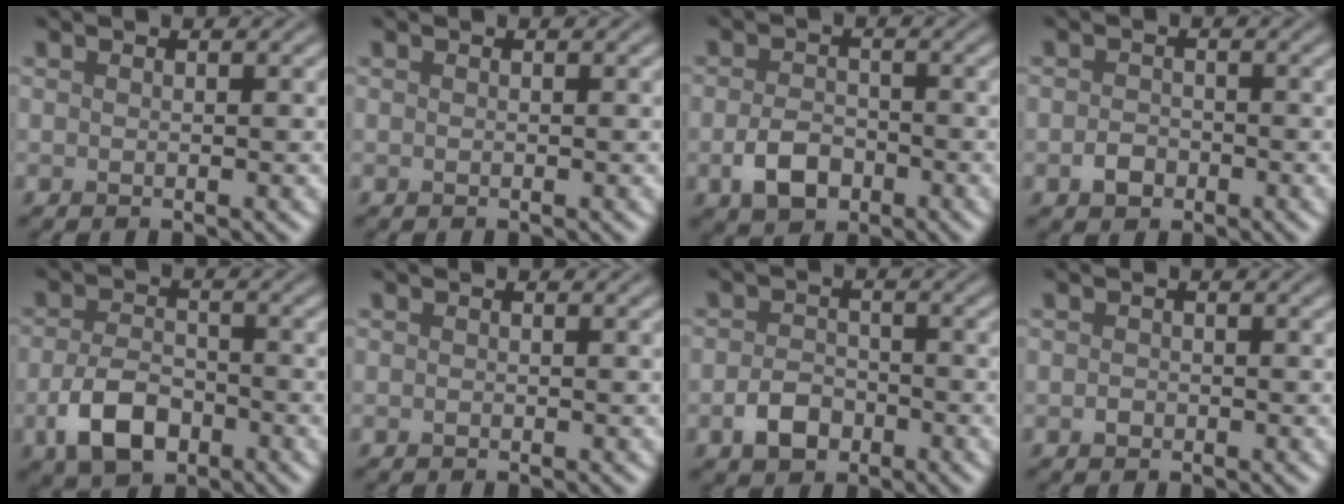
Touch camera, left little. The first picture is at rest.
{"total": 0.0}
{"total": 3.5, "force": [-1.6, 2.4, 2.1], "torque": [-0.042, -0.002, -0.034]}
{"total": 1.7, "force": [-0.9, 1.3, 0.7], "torque": [-0.010, 0.000, -0.023]}
{"total": 5.0, "force": [-2.4, 3.0, 3.2], "torque": [-0.067, -0.004, -0.048]}
{"total": 0.0}
{"total": 3.0, "force": [-1.6, 2.1, 1.5], "torque": [-0.025, 0.002, -0.035]}
{"total": 0.7, "force": [-0.3, 0.6, 0.2], "torque": [-0.001, -0.003, -0.011]}